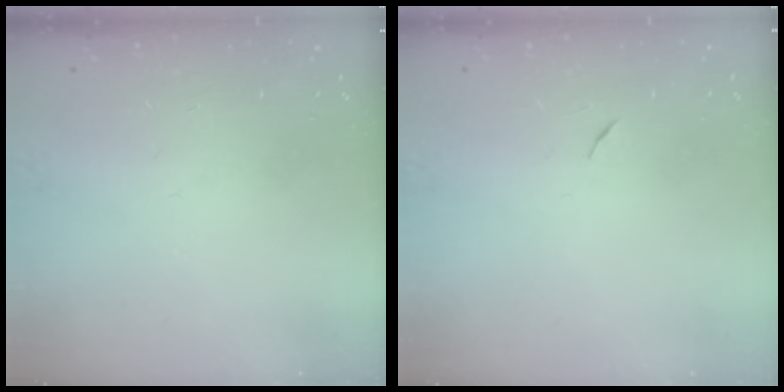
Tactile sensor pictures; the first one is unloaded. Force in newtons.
{"total": 5.3, "press": 4.8, "slide": 2.2}